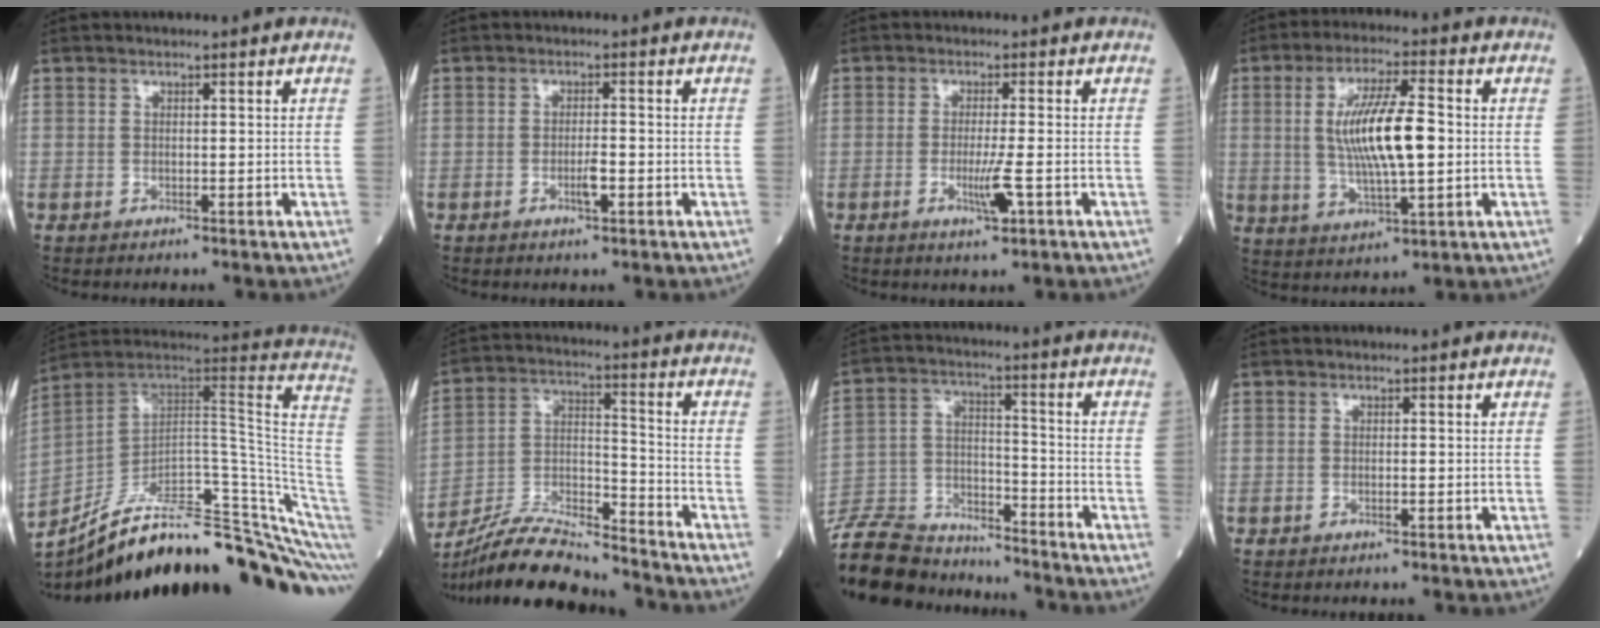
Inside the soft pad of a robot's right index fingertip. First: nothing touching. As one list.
[{"total": 2.6, "force": [-1.0, 0.4, 2.4], "torque": [-0.042, 0.000, -0.015]}, {"total": 4.1, "force": [-1.4, 0.0, 3.8], "torque": [-0.072, -0.009, -0.025]}, {"total": 11.9, "force": [0.6, 2.3, 11.7], "torque": [-0.223, 0.004, 0.014]}, {"total": 28.6, "force": [-21.9, 2.7, 18.1], "torque": [-0.160, 0.016, -0.320]}, {"total": 15.9, "force": [-14.8, 1.7, 5.5], "torque": [-0.106, 0.010, -0.268]}, {"total": 15.2, "force": [-14.4, 3.5, 3.2], "torque": [-0.061, 0.020, -0.250]}, {"total": 0.6, "force": [-0.2, 0.0, 0.5], "torque": [-0.011, 0.000, -0.003]}]